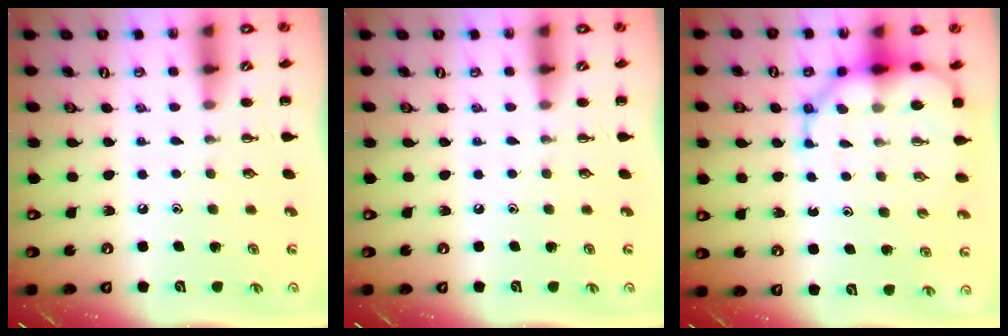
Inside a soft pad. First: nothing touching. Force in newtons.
{"total": 0.0}
{"total": 10.7, "press": 10.2, "slide": 3.1}